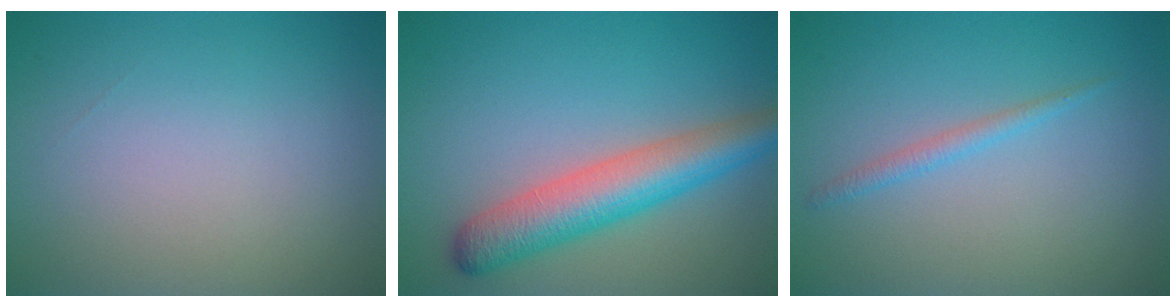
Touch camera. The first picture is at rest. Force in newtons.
{"total": 6.1, "press": 6.1, "slide": 0.2}
{"total": 1.2, "press": 1.2, "slide": 0.0}